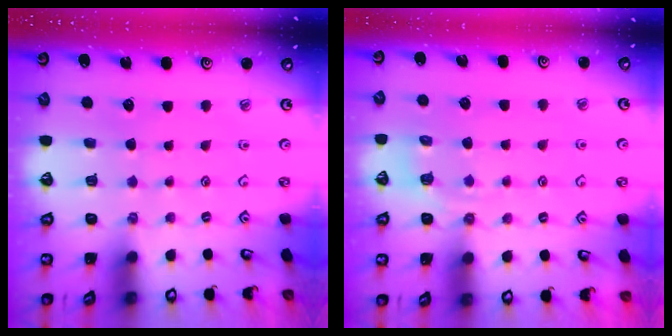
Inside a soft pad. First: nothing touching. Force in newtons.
{"total": 4.3, "press": 4.0, "slide": 1.5}